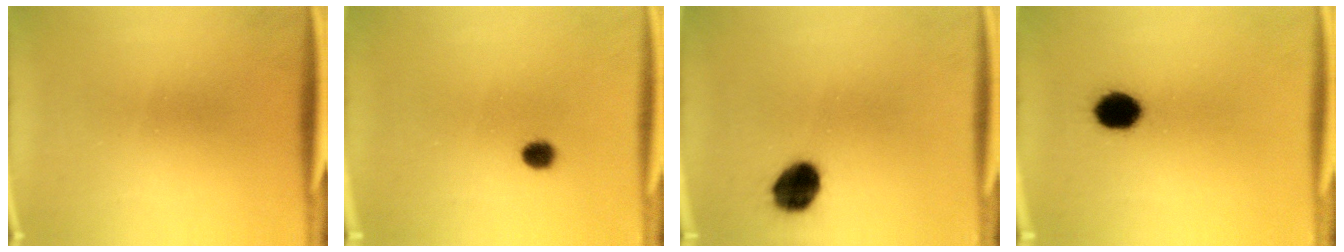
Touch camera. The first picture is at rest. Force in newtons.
{"total": 2.6}
{"total": 9.3}
{"total": 8.2}